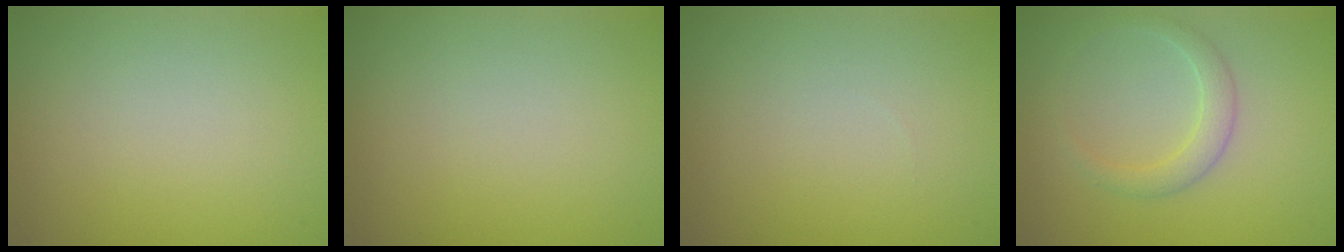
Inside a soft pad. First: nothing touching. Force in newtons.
{"total": 0.0}
{"total": 0.0}
{"total": 2.1, "press": 2.1, "slide": 0.1}